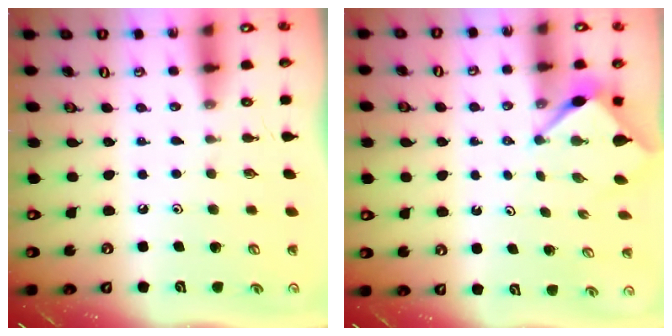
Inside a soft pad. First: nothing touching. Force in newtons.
{"total": 2.9, "press": 2.9, "slide": 0.3}